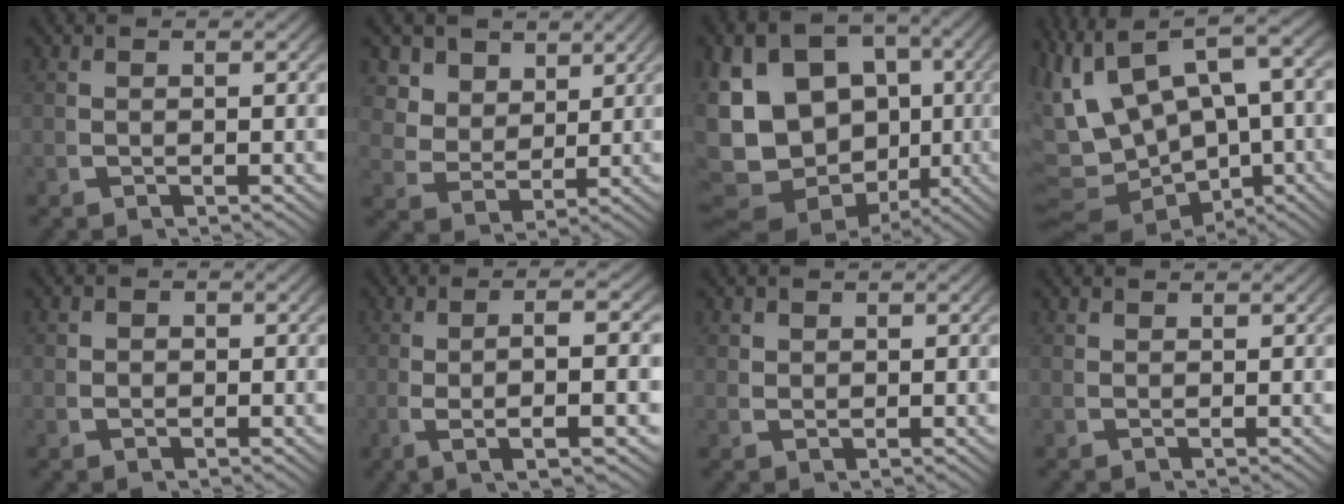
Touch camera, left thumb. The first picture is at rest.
{"total": 7.0, "force": [2.4, 5.5, 3.6], "torque": [-0.091, -0.029, 0.052]}
{"total": 17.4, "force": [-1.2, 13.9, 10.5], "torque": [-0.229, -0.056, -0.002]}
{"total": 13.0, "force": [-0.2, 9.3, 9.1], "torque": [-0.180, -0.034, 0.019]}
{"total": 1.3, "force": [0.0, 1.2, 0.5], "torque": [-0.011, -0.004, 0.001]}
{"total": 7.4, "force": [-0.8, 1.8, 7.2], "torque": [-0.136, -0.006, -0.001]}
{"total": 1.4, "force": [0.7, 1.0, 0.6], "torque": [-0.014, -0.009, 0.021]}
{"total": 0.6, "force": [0.6, 0.2, 0.0], "torque": [-0.002, -0.005, 0.017]}